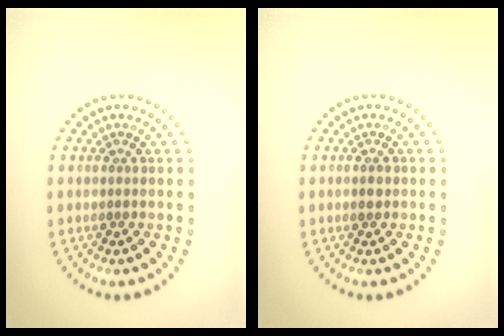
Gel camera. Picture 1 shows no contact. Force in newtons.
{"total": 1.2, "press": 1.2, "slide": 0.1}